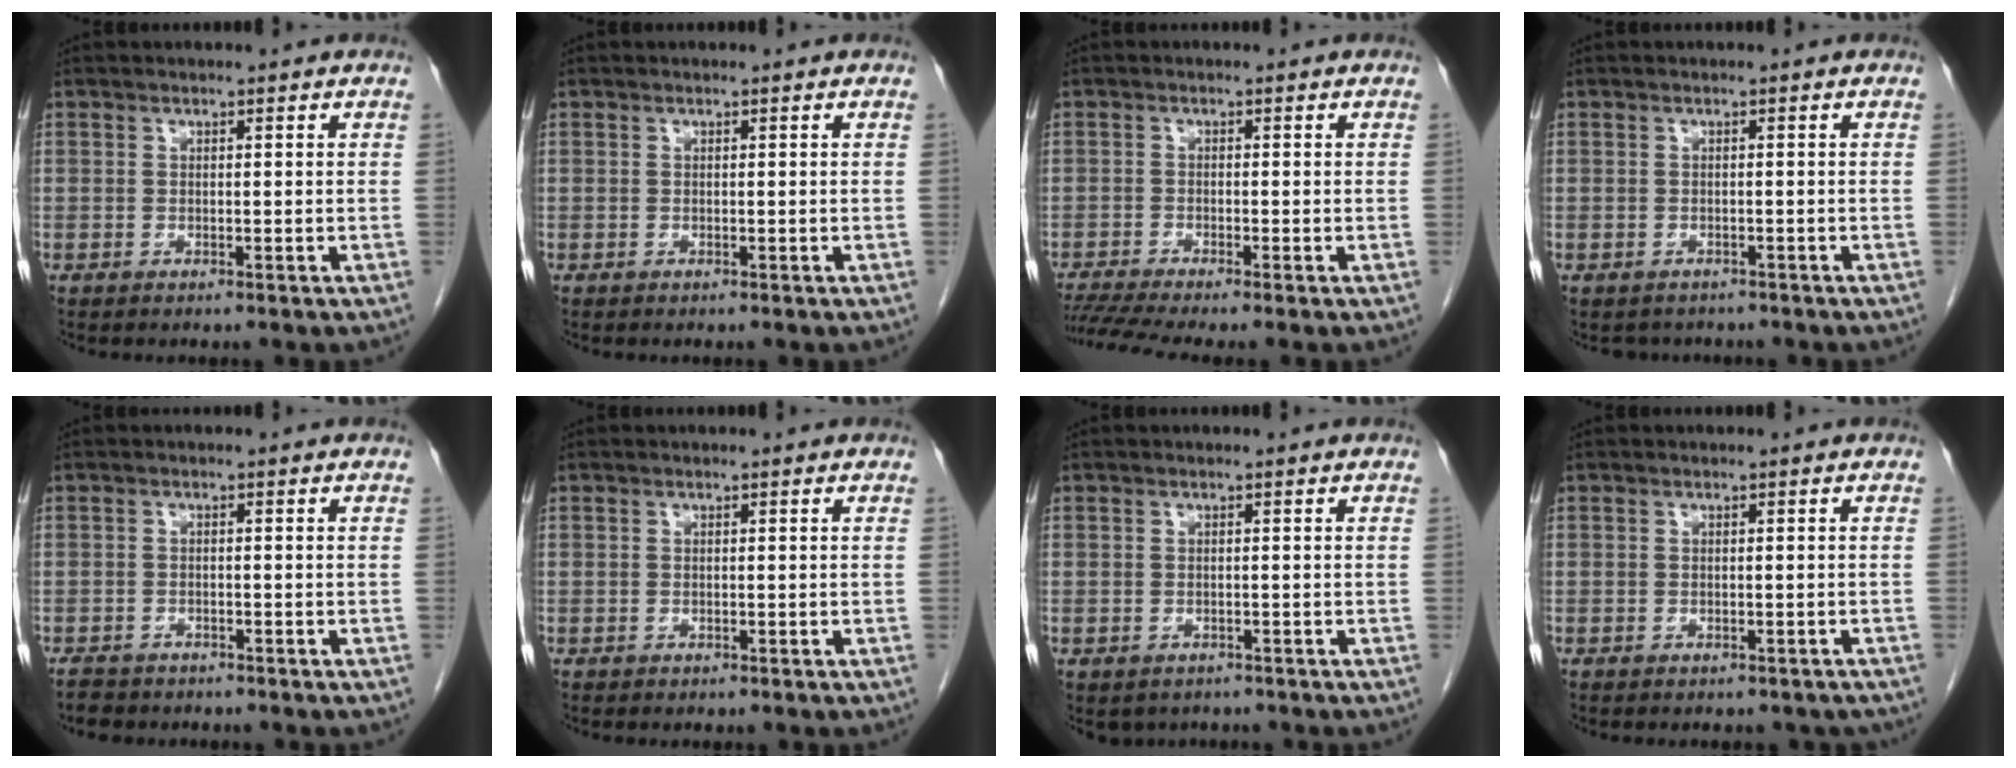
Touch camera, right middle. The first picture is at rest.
{"total": 0.0}
{"total": 5.9, "force": [-4.9, -0.9, 3.1], "torque": [-0.060, -0.015, -0.085]}
{"total": 2.5, "force": [-2.1, 1.2, -0.1], "torque": [-0.008, 0.000, -0.031]}
{"total": 3.7, "force": [-3.2, 1.6, 1.0], "torque": [-0.020, -0.003, -0.046]}
{"total": 0.0}
{"total": 2.9, "force": [-2.2, 1.8, 0.4], "torque": [-0.007, 0.001, -0.028]}
{"total": 4.3, "force": [-3.7, 2.0, 1.2], "torque": [-0.011, 0.005, -0.035]}